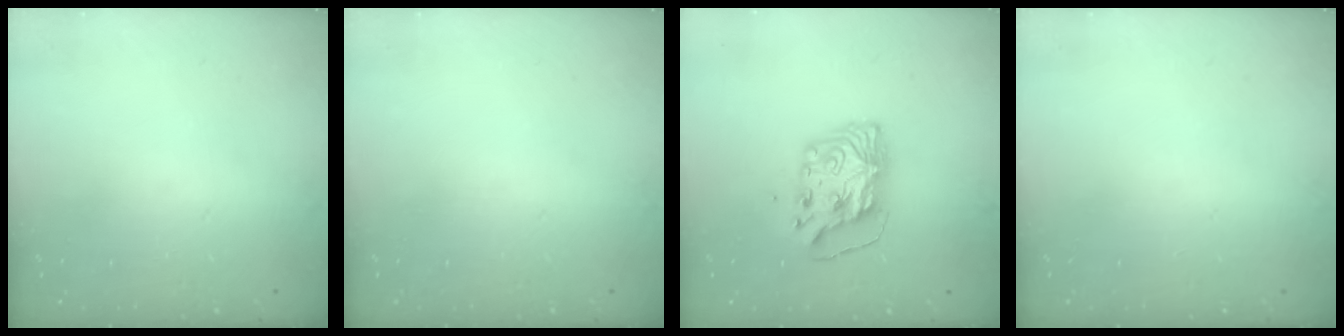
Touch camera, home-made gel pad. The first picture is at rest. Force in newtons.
{"total": 0.0}
{"total": 10.1, "press": 10.0, "slide": 1.0}
{"total": 0.0}